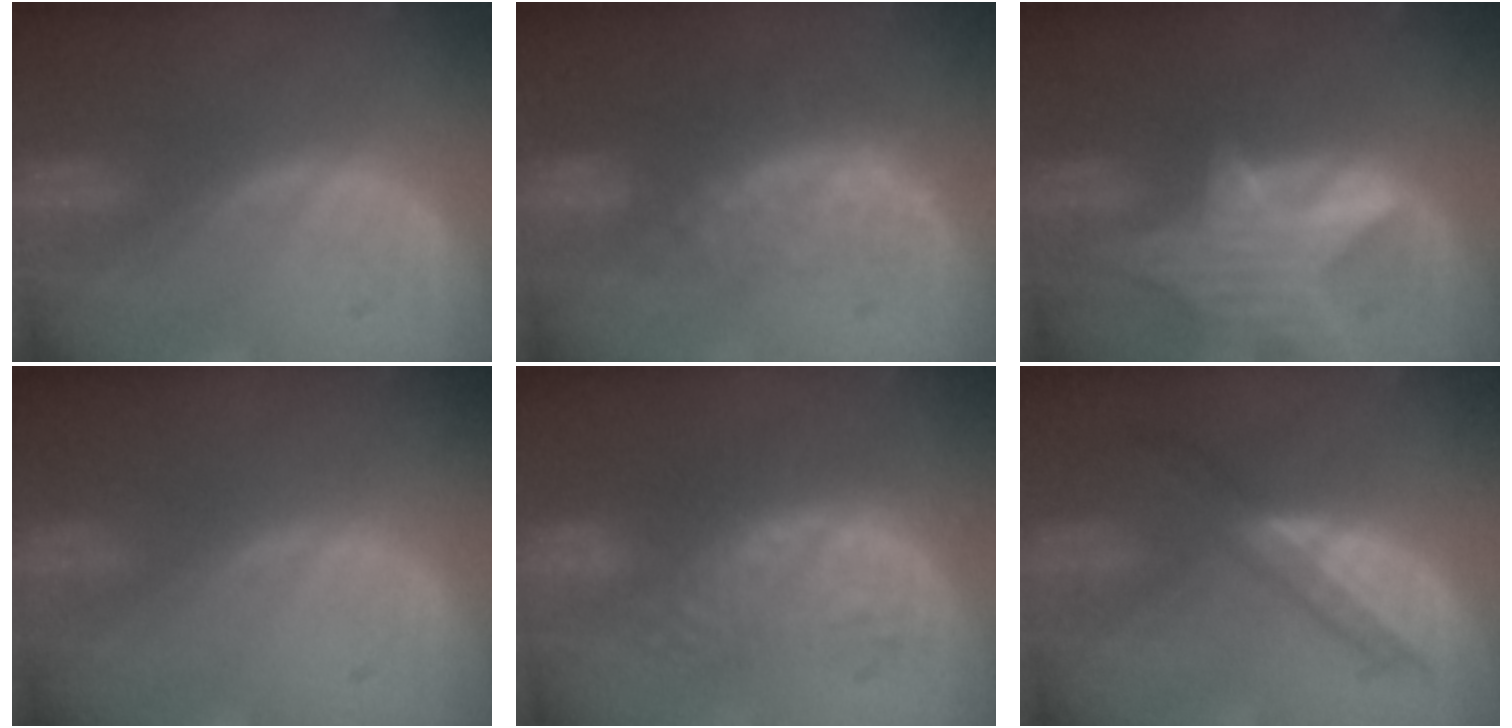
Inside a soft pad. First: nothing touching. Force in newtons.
{"total": 8.3, "press": 6.9, "slide": 4.5}
{"total": 8.1, "press": 7.4, "slide": 3.4}
{"total": 0.0}
{"total": 8.8, "press": 8.6, "slide": 1.6}
{"total": 5.8, "press": 5.3, "slide": 2.3}